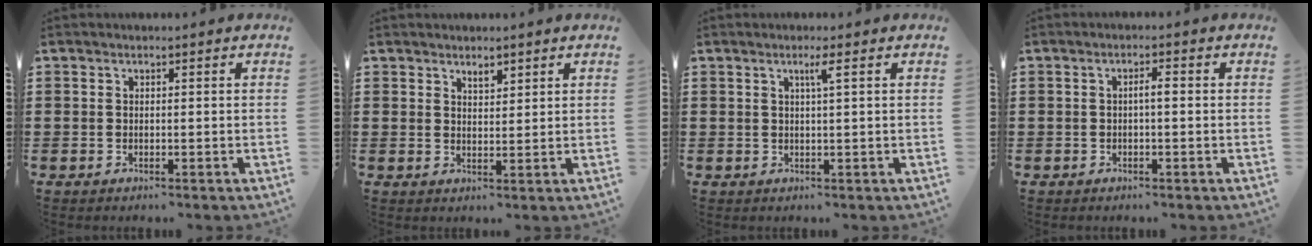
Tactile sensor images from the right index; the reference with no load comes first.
{"total": 1.9, "force": [1.7, 0.7, 0.6], "torque": [-0.014, 0.002, 0.031]}
{"total": 1.9, "force": [0.7, -0.3, 1.7], "torque": [-0.032, -0.002, 0.009]}
{"total": 1.7, "force": [-0.2, 0.3, 1.6], "torque": [-0.030, 0.003, -0.006]}